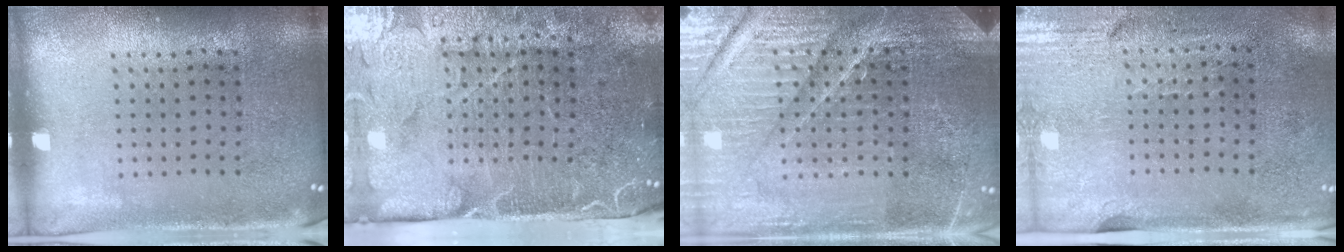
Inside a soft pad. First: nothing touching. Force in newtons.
{"total": 4.9, "press": 4.1, "slide": 2.8}
{"total": 5.2, "press": 4.8, "slide": 1.8}
{"total": 2.9, "press": 2.5, "slide": 1.5}